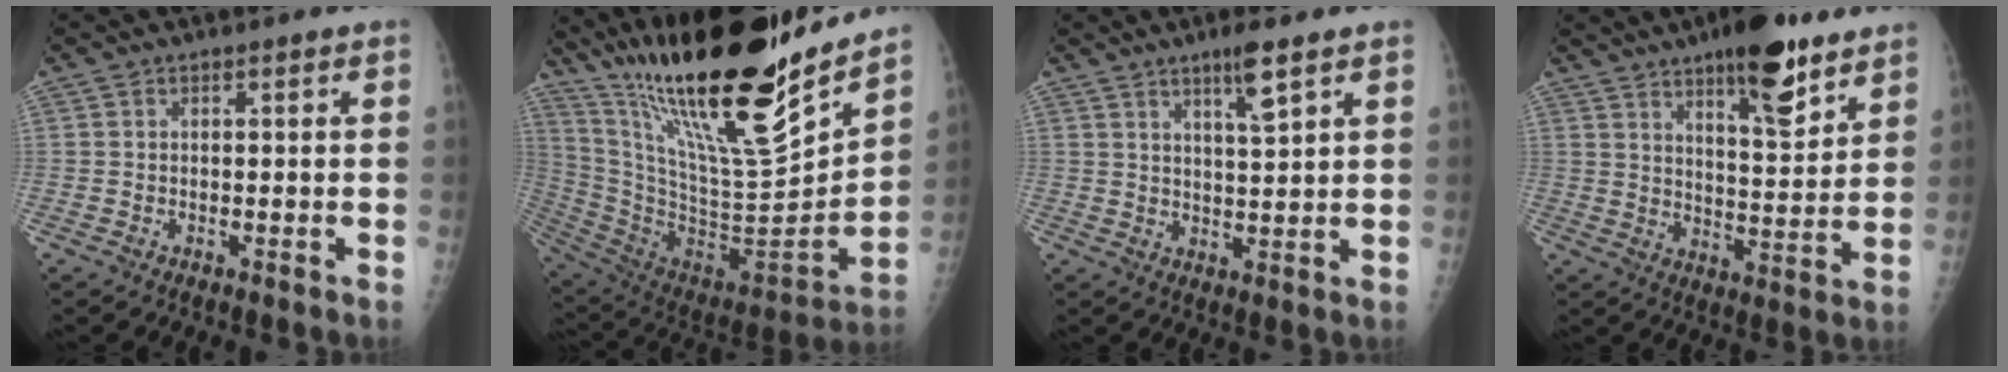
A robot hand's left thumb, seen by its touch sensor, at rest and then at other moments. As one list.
[{"total": 31.4, "force": [23.2, 5.9, 20.3], "torque": [-0.309, -0.114, 0.402]}, {"total": 5.5, "force": [3.5, 0.5, 4.2], "torque": [-0.071, -0.024, 0.062]}, {"total": 14.1, "force": [9.2, 4.4, 9.7], "torque": [-0.115, -0.057, 0.140]}]